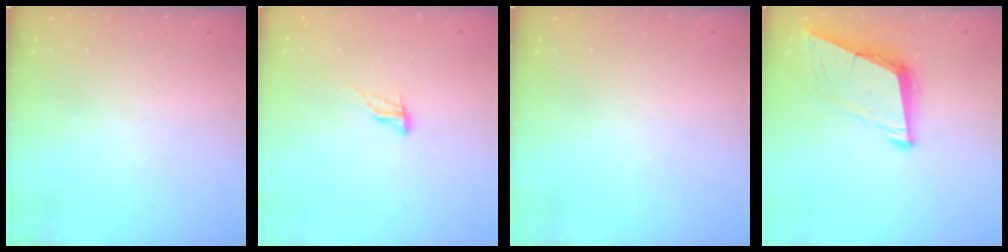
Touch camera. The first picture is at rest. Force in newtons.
{"total": 5.1, "press": 5.1, "slide": 0.5}
{"total": 0.0}
{"total": 8.9, "press": 8.1, "slide": 3.6}